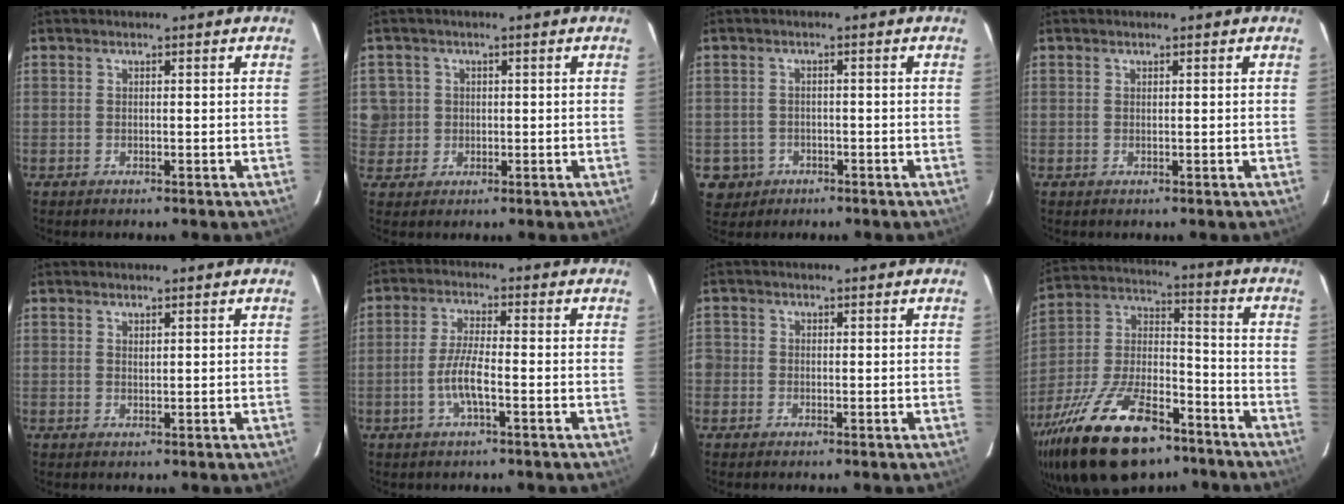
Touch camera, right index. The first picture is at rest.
{"total": 5.4, "force": [0.6, 5.3, 0.7], "torque": [-0.005, 0.021, 0.017]}
{"total": 4.7, "force": [-1.5, 4.4, 0.6], "torque": [-0.024, 0.013, -0.014]}
{"total": 0.0}
{"total": 0.7, "force": [0.5, 0.3, 0.3], "torque": [-0.004, 0.001, 0.010]}
{"total": 5.6, "force": [-2.1, 0.9, 5.1], "torque": [-0.106, -0.002, -0.042]}
{"total": 2.7, "force": [-1.1, 2.4, 0.5], "torque": [-0.013, 0.000, -0.024]}
{"total": 26.2, "force": [-16.8, 11.2, 16.7], "torque": [-0.329, -0.010, -0.275]}